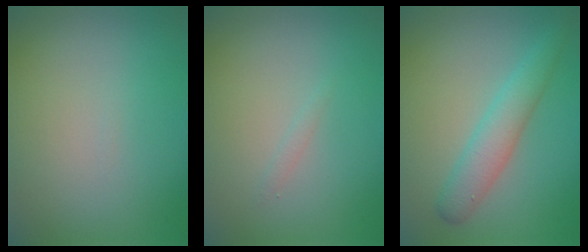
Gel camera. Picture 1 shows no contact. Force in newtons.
{"total": 0.6, "press": 0.6, "slide": 0.0}
{"total": 3.5, "press": 3.5, "slide": 0.2}